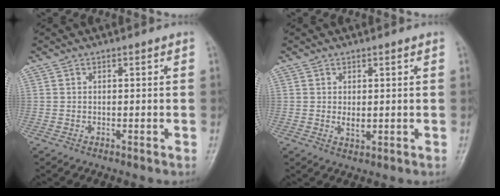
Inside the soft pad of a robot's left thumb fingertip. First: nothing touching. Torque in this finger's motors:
{"motor_torque": [-0.01, 0.03, 0.49, -0.16, 0.00]}